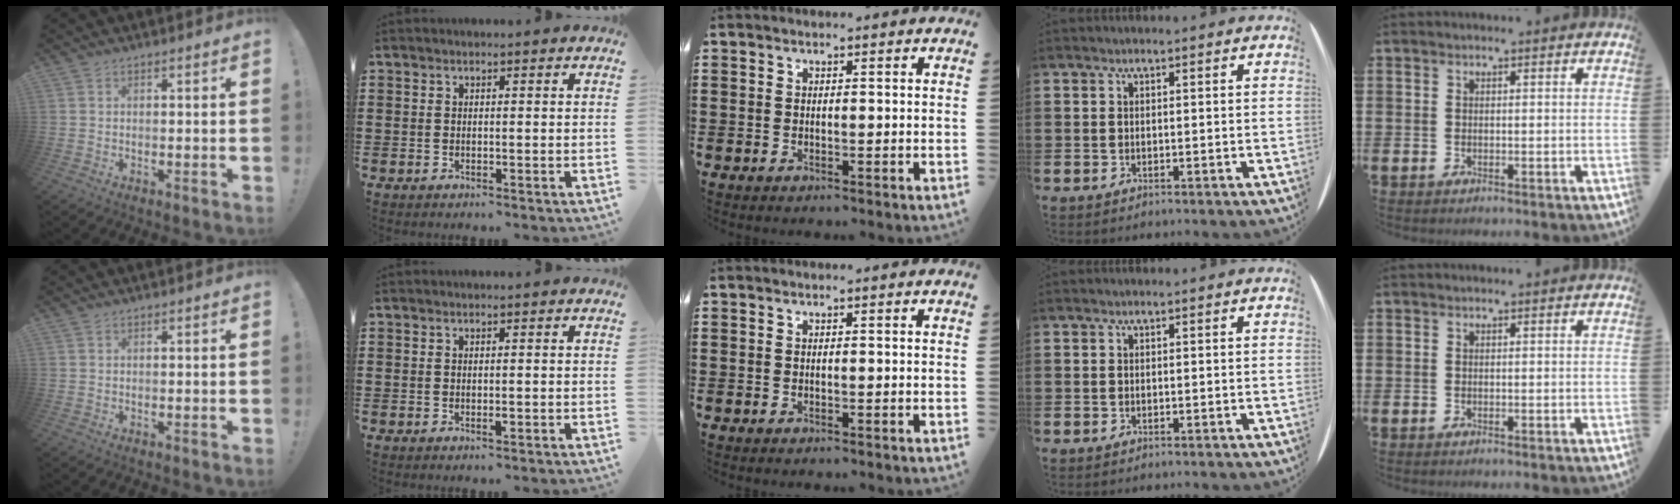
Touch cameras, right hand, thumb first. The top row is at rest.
{"index": {"total": 1.0, "force": [-0.2, 0.2, 0.9], "torque": [-0.017, -0.004, -0.002]}}